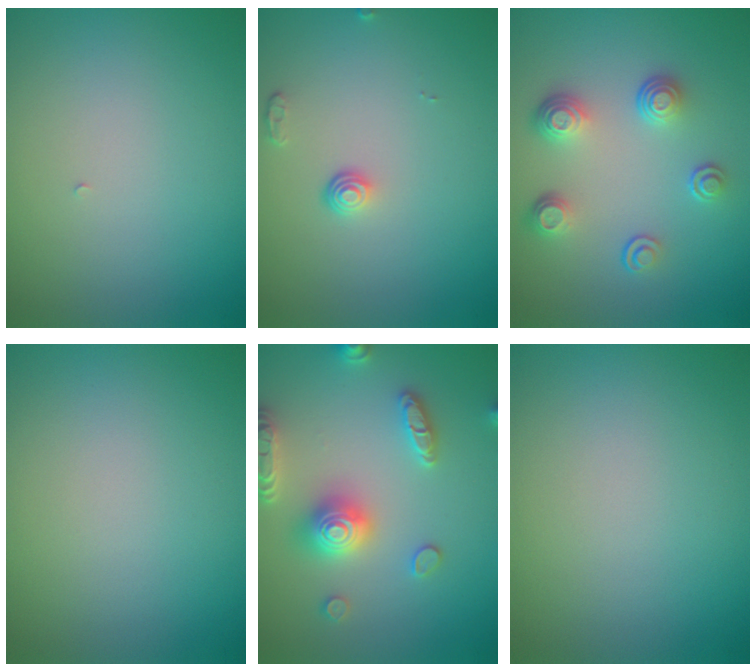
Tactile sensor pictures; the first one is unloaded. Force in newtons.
{"total": 1.1, "press": 0.8, "slide": 0.8}
{"total": 3.8, "press": 2.8, "slide": 2.6}
{"total": 0.0}
{"total": 5.4, "press": 5.3, "slide": 0.9}
{"total": 0.0}